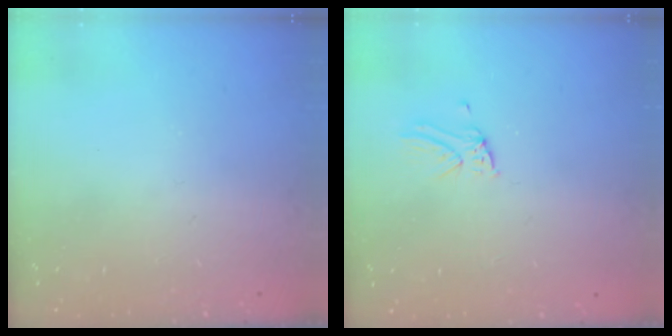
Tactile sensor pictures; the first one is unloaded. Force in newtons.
{"total": 2.1, "press": 2.1, "slide": 0.1}